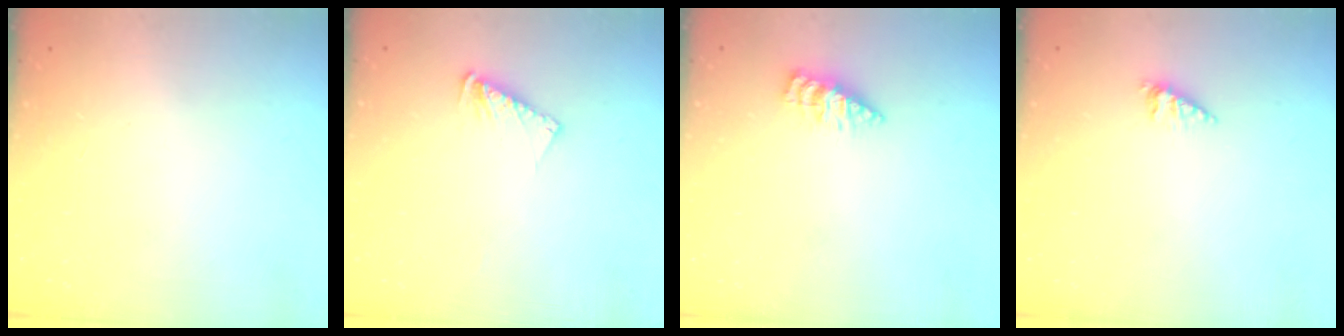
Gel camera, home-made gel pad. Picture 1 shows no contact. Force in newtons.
{"total": 5.4, "press": 5.4, "slide": 0.4}
{"total": 2.9, "press": 2.8, "slide": 0.4}
{"total": 2.3, "press": 2.2, "slide": 0.3}